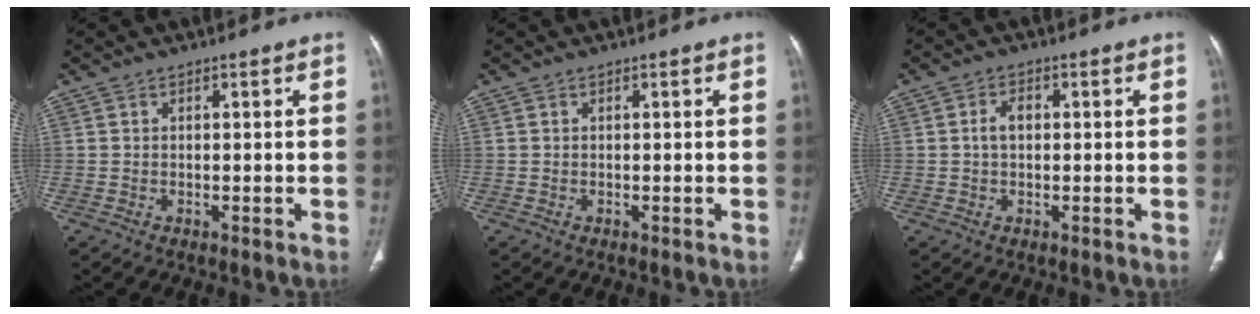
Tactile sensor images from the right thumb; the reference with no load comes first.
{"total": 0.0}
{"total": 2.9, "force": [0.2, 1.9, 2.2], "torque": [-0.039, 0.009, 0.001]}